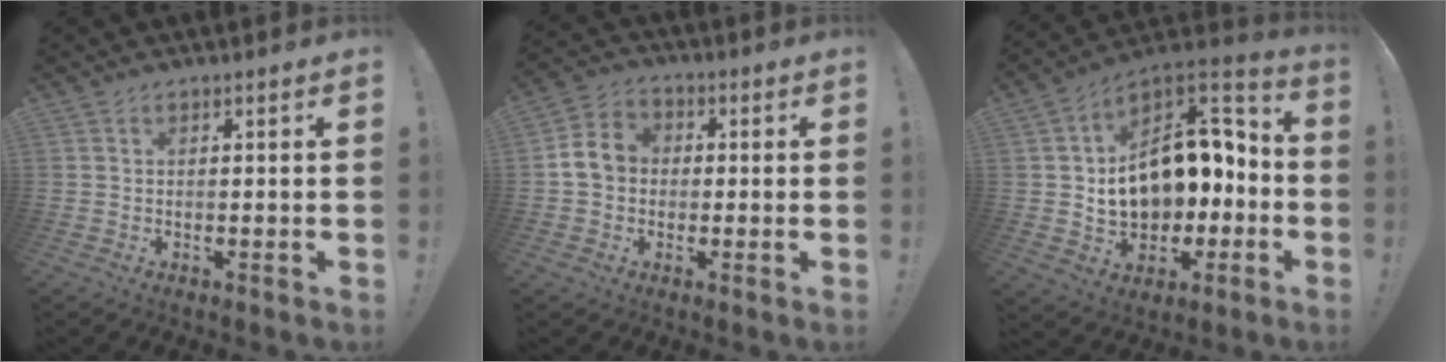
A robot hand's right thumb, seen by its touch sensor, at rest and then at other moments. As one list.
[{"total": 8.7, "force": [0.1, 7.5, 4.4], "torque": [-0.080, 0.023, 0.008]}, {"total": 18.7, "force": [1.8, 13.2, 13.2], "torque": [-0.173, -0.010, 0.054]}]